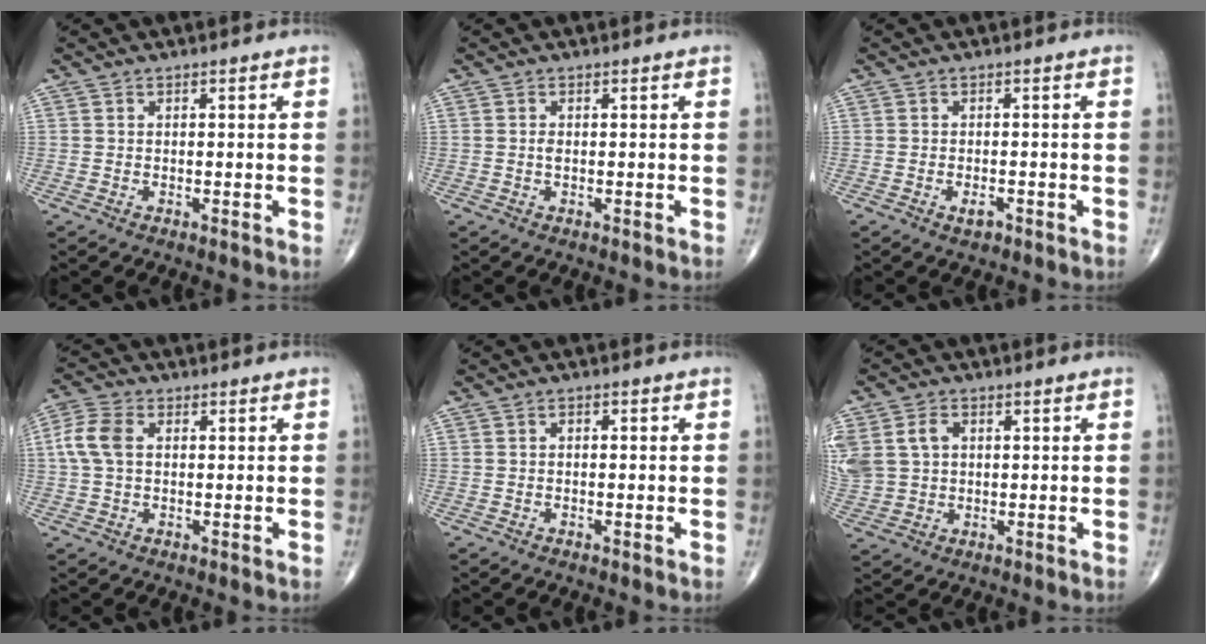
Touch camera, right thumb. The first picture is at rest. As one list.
[{"total": 0.9, "force": [0.0, 0.5, 0.7], "torque": [-0.015, 0.001, 0.000]}, {"total": 1.7, "force": [-1.0, 0.8, 1.1], "torque": [-0.016, 0.003, -0.016]}, {"total": 6.4, "force": [0.9, 4.1, 4.8], "torque": [-0.118, 0.017, 0.013]}, {"total": 0.9, "force": [0.1, 0.5, 0.7], "torque": [-0.010, 0.004, -0.001]}, {"total": 13.8, "force": [2.9, 11.0, 7.9], "torque": [-0.206, 0.021, 0.071]}]